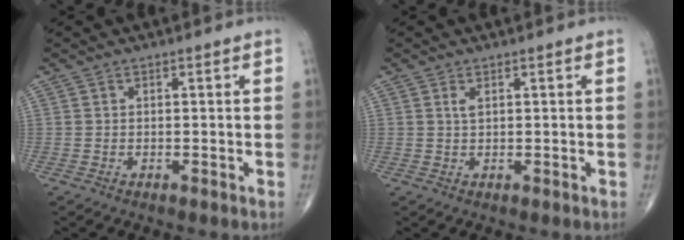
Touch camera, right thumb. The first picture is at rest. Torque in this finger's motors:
{"motor_torque": [0.20, 0.96, 0.64, 0.21, -0.01]}